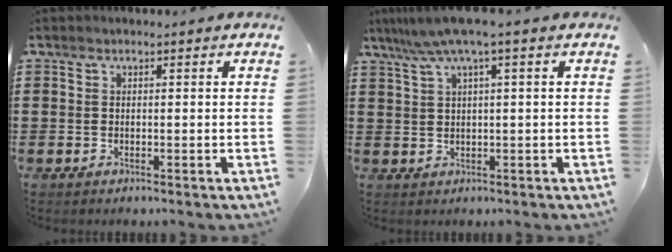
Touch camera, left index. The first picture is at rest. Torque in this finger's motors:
{"motor_torque": [1.35, -0.80, 0.87, 0.21]}